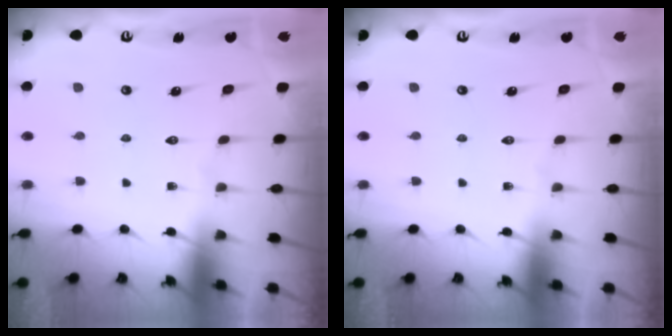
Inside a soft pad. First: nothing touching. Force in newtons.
{"total": 0.0}